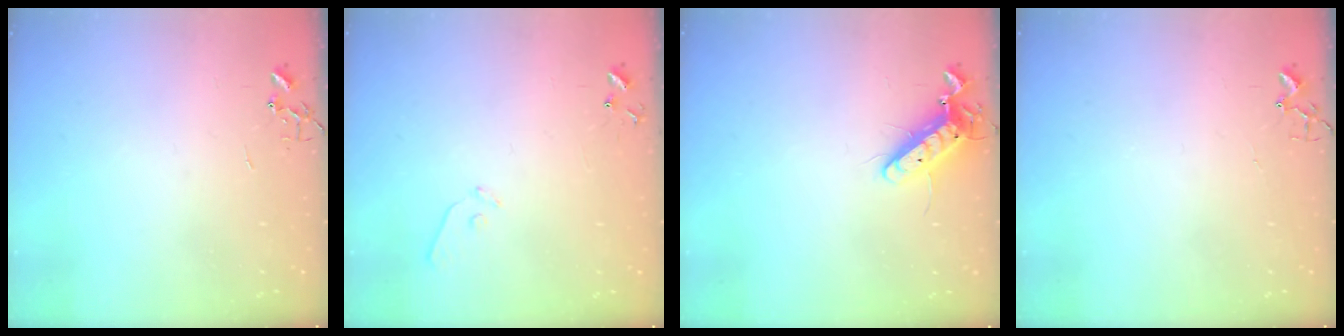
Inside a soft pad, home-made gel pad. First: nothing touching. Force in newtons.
{"total": 6.2, "press": 6.2, "slide": 0.5}
{"total": 11.6, "press": 11.4, "slide": 2.3}
{"total": 2.4, "press": 2.4, "slide": 0.3}